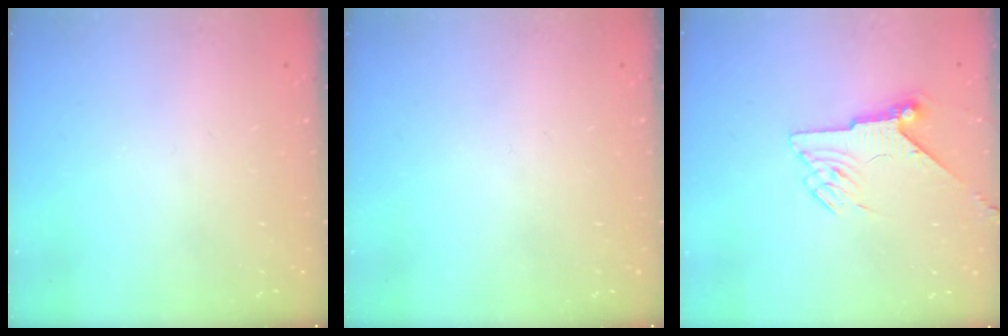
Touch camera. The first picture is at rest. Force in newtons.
{"total": 0.0}
{"total": 6.8, "press": 6.7, "slide": 0.8}